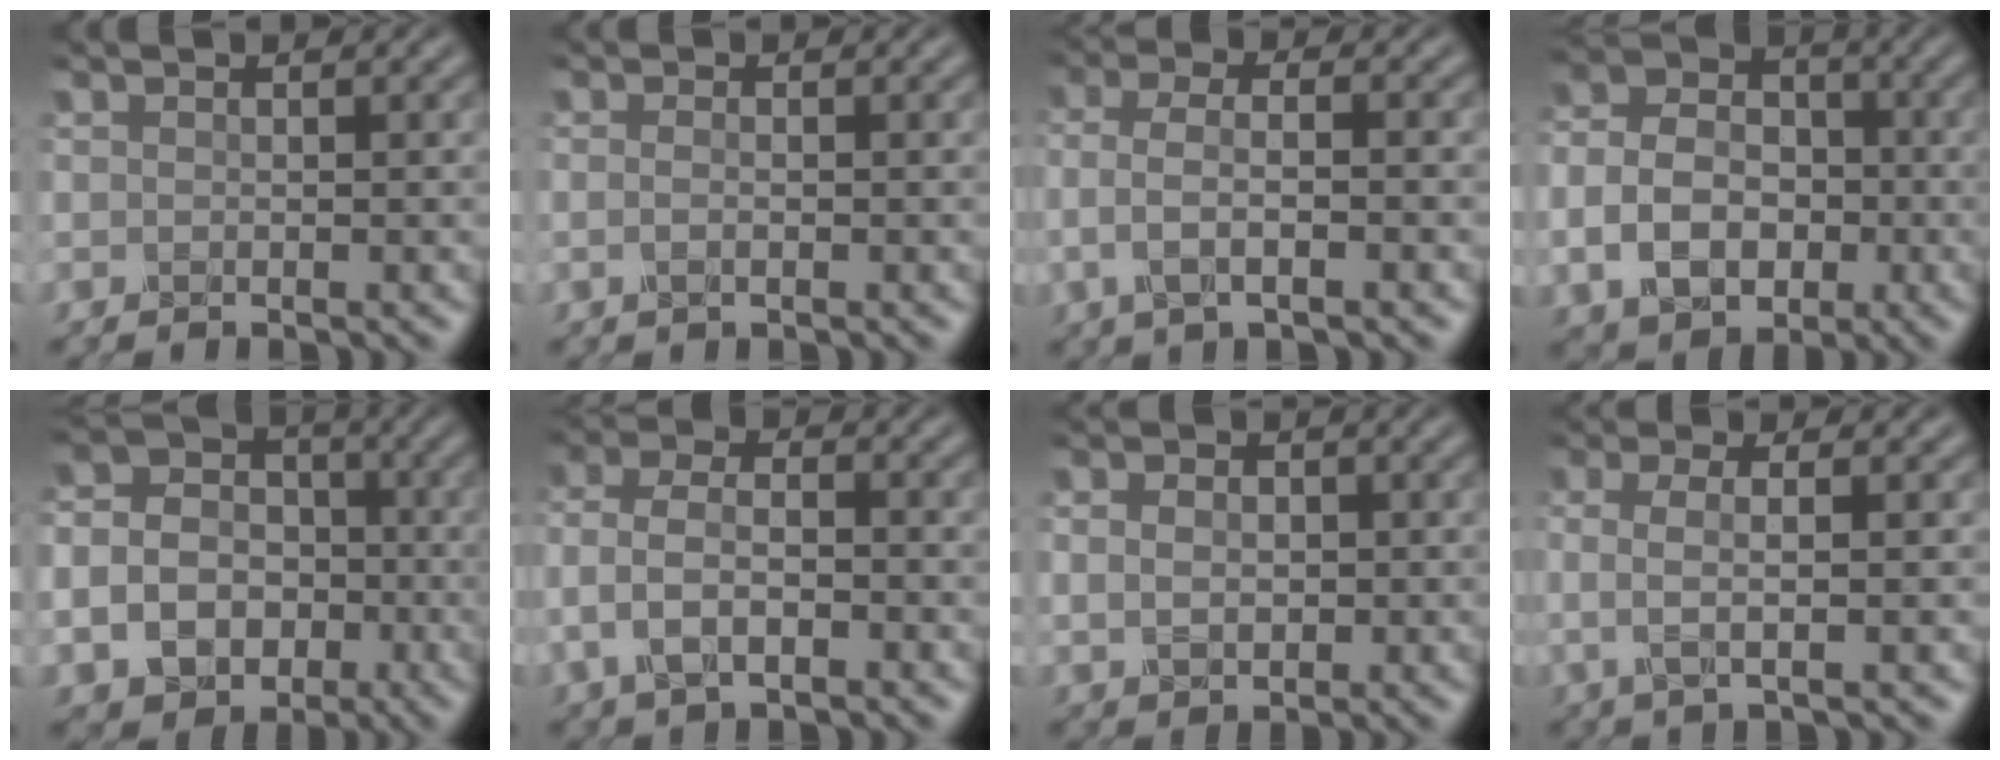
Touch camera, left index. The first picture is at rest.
{"total": 1.0, "force": [-0.1, 0.5, 0.9], "torque": [-0.009, -0.003, -0.007]}
{"total": 3.8, "force": [-0.9, 1.4, 3.4], "torque": [-0.077, 0.005, -0.022]}
{"total": 7.2, "force": [-1.8, 5.4, 4.3], "torque": [-0.088, 0.004, -0.044]}
{"total": 9.8, "force": [-3.2, 8.3, 3.9], "torque": [-0.081, -0.026, -0.068]}
{"total": 4.9, "force": [-1.5, 2.8, 3.7], "torque": [-0.077, 0.008, -0.036]}
{"total": 3.4, "force": [0.5, 2.7, 2.1], "torque": [-0.030, 0.014, -0.005]}
{"total": 3.3, "force": [0.2, 1.1, 3.1], "torque": [-0.061, 0.004, 0.002]}